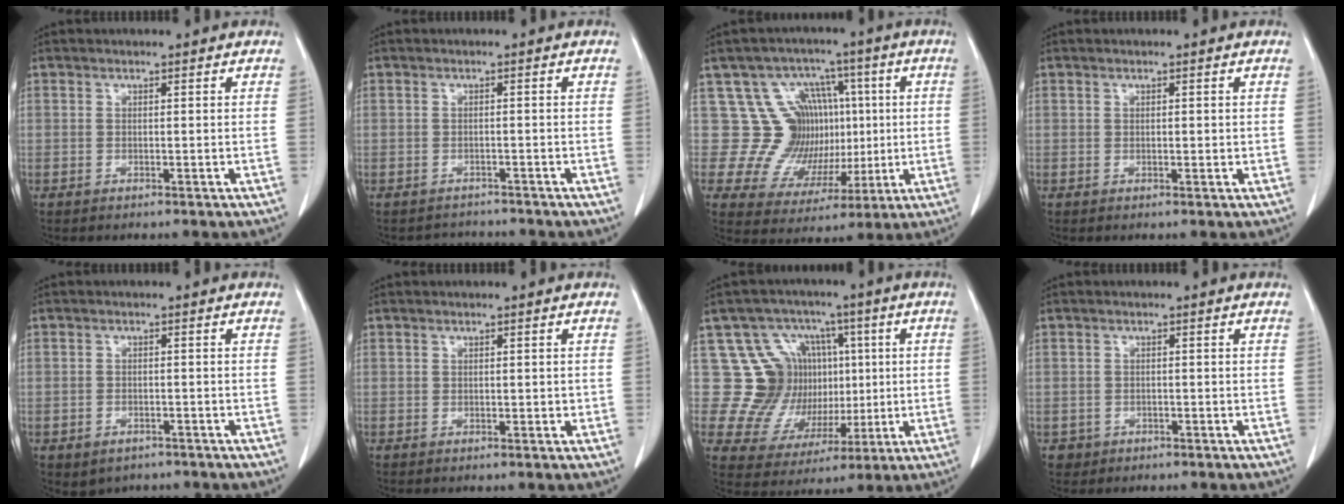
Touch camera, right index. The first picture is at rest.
{"total": 2.6, "force": [-2.5, 0.8, -0.5], "torque": [0.008, -0.002, -0.035]}
{"total": 12.6, "force": [2.1, 11.1, 5.6], "torque": [-0.077, 0.041, 0.058]}
{"total": 0.7, "force": [0.1, 0.3, 0.6], "torque": [-0.009, 0.000, 0.002]}
{"total": 3.8, "force": [-2.7, 2.5, 1.1], "torque": [-0.015, 0.006, -0.031]}
{"total": 1.3, "force": [0.1, 0.7, 1.0], "torque": [-0.014, -0.001, 0.003]}
{"total": 14.4, "force": [3.3, 13.2, 4.5], "torque": [-0.067, 0.060, 0.080]}
{"total": 2.0, "force": [-0.9, 1.8, -0.1], "torque": [-0.002, 0.008, -0.013]}